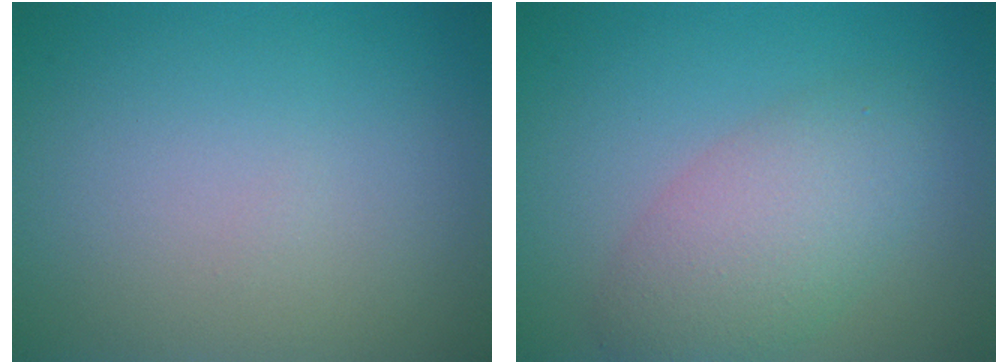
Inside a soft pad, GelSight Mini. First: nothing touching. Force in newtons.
{"total": 5.0, "press": 5.0, "slide": 0.3}